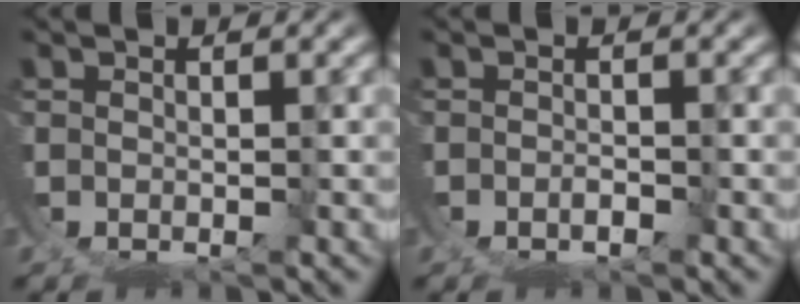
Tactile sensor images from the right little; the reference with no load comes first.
{"total": 0.9, "force": [-0.6, -0.4, 0.5], "torque": [-0.008, 0.002, -0.012]}